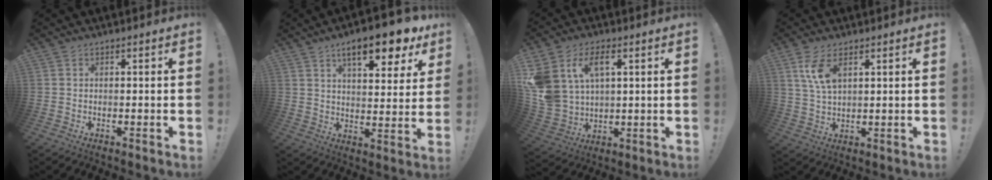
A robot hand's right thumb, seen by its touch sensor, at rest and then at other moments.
{"total": 14.2, "force": [8.6, 4.0, 10.5], "torque": [-0.146, -0.051, 0.134]}
{"total": 12.7, "force": [5.5, 8.5, 7.8], "torque": [-0.162, -0.022, 0.106]}
{"total": 7.7, "force": [3.7, 3.4, 5.8], "torque": [-0.107, -0.016, 0.066]}